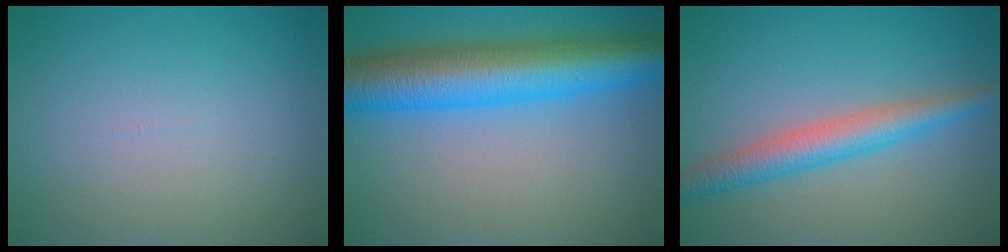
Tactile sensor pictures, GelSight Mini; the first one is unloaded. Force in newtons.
{"total": 10.6, "press": 10.6, "slide": 0.3}
{"total": 4.3, "press": 4.3, "slide": 0.3}